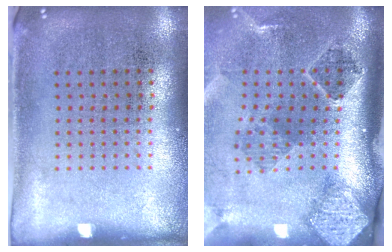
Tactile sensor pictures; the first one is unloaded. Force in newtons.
{"total": 2.8, "press": 1.9, "slide": 2.1}